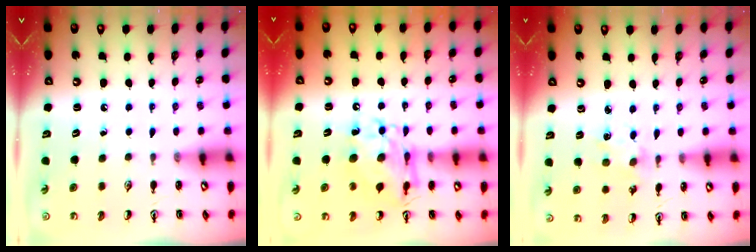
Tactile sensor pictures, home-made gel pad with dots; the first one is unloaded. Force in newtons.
{"total": 11.7, "press": 11.6, "slide": 1.2}
{"total": 2.9, "press": 2.8, "slide": 0.4}